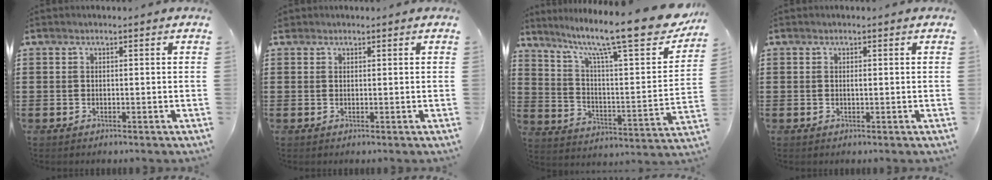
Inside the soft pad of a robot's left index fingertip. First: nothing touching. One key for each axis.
{"total": 0.5, "fx": 0.4, "fy": 0.3, "fz": 0.1, "tx": -0.005, "ty": 0.003, "tz": 0.007}
{"total": 14.7, "fx": 11.5, "fy": 1.7, "fz": 9.0, "tx": -0.163, "ty": -0.083, "tz": 0.180}
{"total": 0.6, "fx": 0.1, "fy": 0.1, "fz": 0.6, "tx": -0.012, "ty": -0.003, "tz": 0.003}